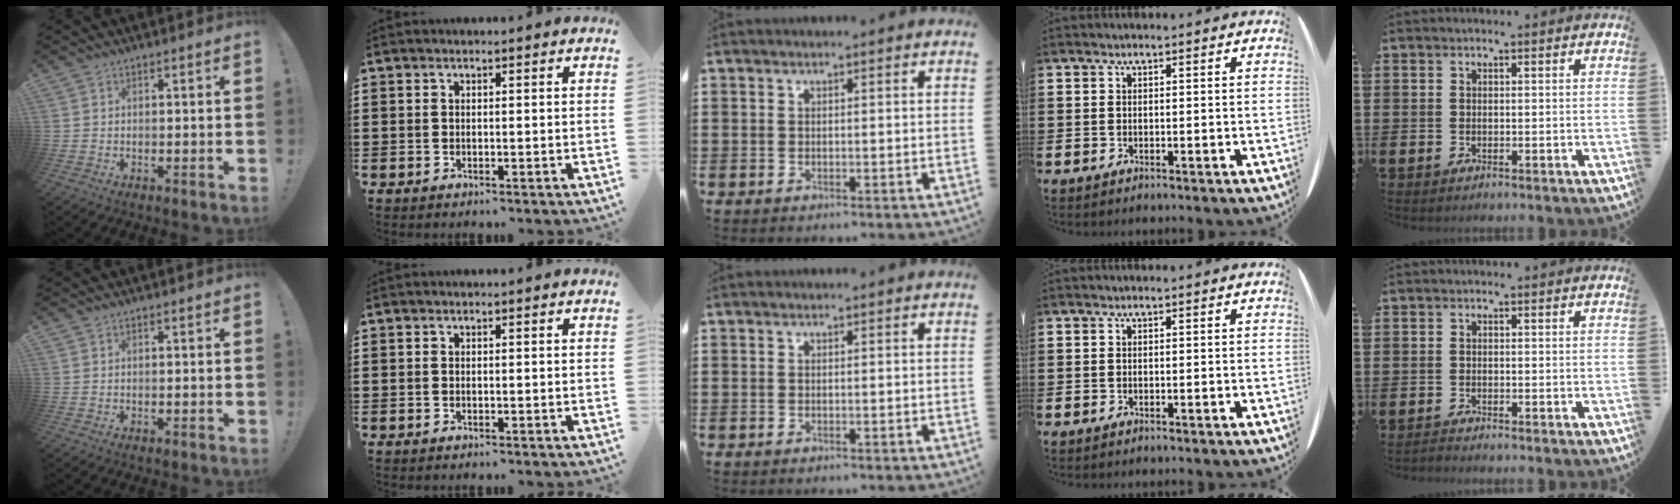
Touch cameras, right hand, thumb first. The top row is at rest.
{"little": {"total": 0.6, "force": [-0.6, 0.0, 0.1], "torque": [-0.003, -0.002, -0.013]}}